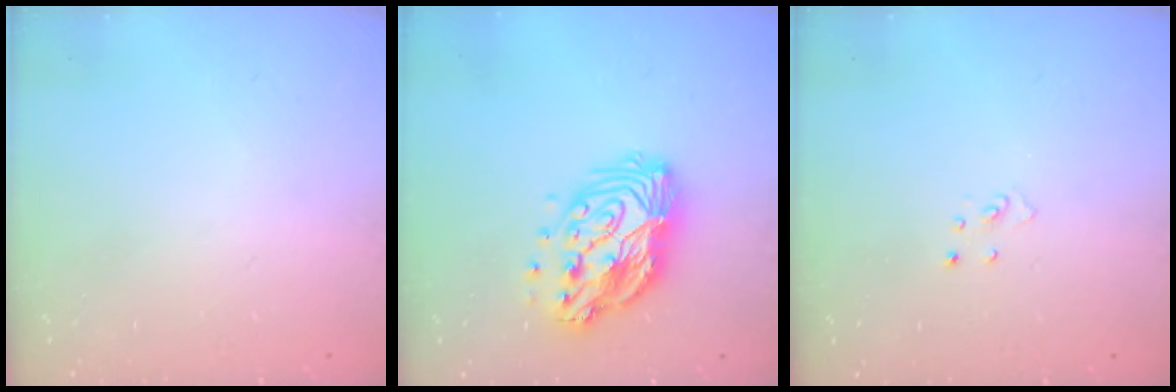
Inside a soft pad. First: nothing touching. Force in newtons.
{"total": 15.1, "press": 15.0, "slide": 1.2}
{"total": 3.0, "press": 2.9, "slide": 0.3}